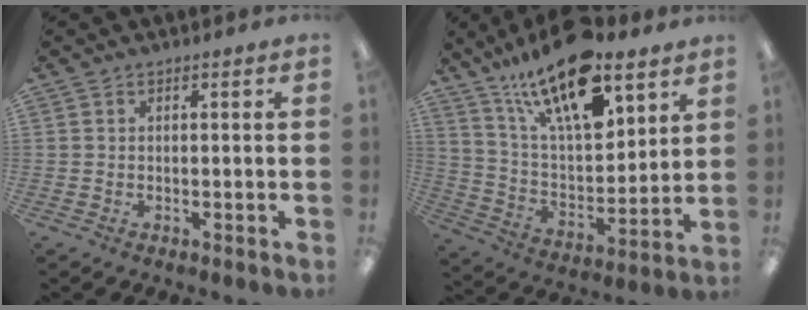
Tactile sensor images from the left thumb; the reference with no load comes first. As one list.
[{"total": 22.7, "force": [15.3, 8.3, 14.5], "torque": [-0.263, -0.083, 0.261]}]